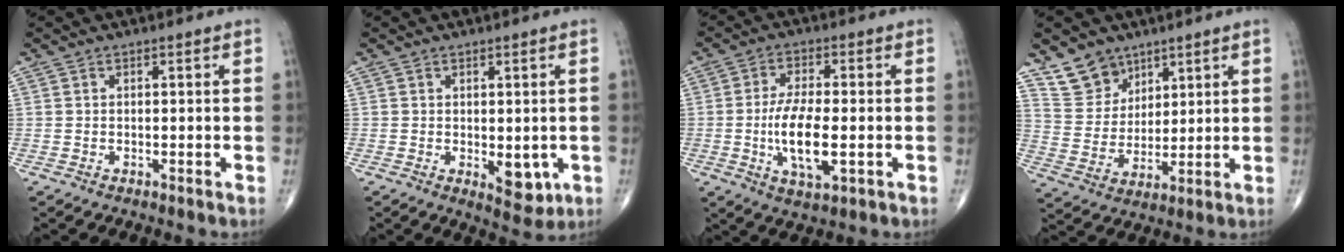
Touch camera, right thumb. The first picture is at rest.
{"total": 5.4, "force": [-0.9, 2.8, 4.5], "torque": [-0.041, -0.011, -0.003]}
{"total": 10.5, "force": [-1.7, 4.0, 9.5], "torque": [-0.182, -0.003, -0.029]}
{"total": 8.8, "force": [6.4, 5.8, 1.6], "torque": [0.000, -0.046, 0.132]}